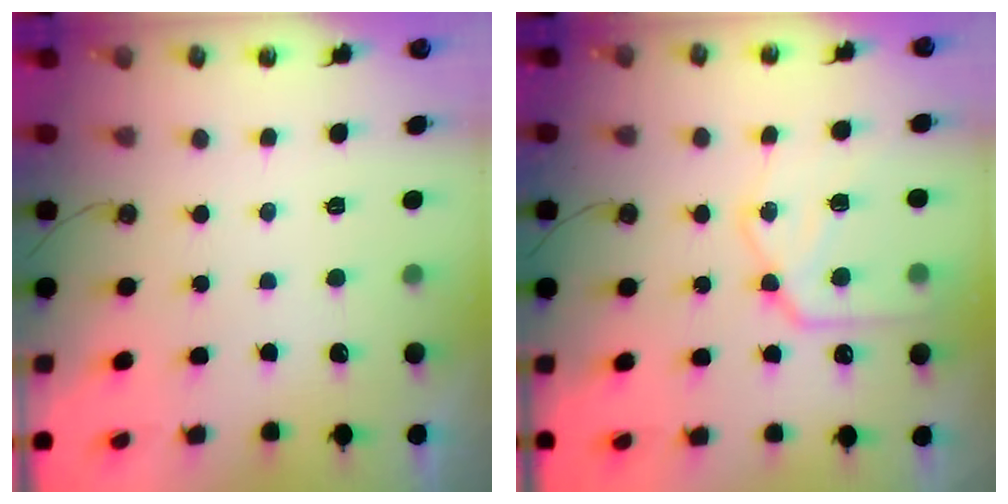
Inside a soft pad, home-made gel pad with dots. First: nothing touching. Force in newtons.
{"total": 15.2, "press": 15.1, "slide": 1.5}